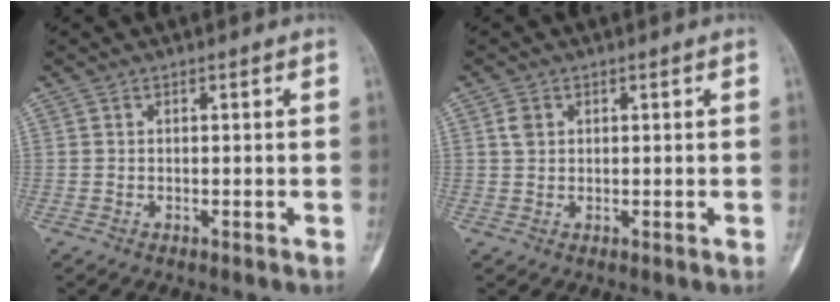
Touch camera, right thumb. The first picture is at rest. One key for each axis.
{"total": 2.0, "fx": 0.7, "fy": 1.6, "fz": 1.1, "tx": -0.016, "ty": 0.002, "tz": 0.015}